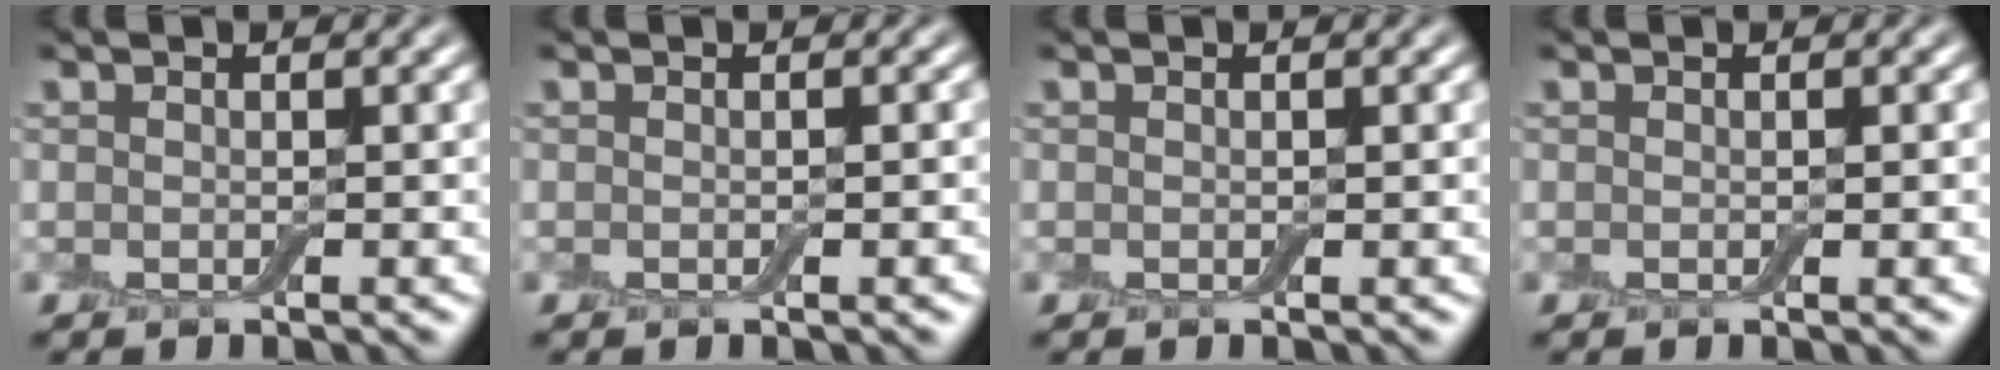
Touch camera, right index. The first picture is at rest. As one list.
[{"total": 0.8, "force": [-0.2, 0.0, 0.7], "torque": [-0.009, 0.000, -0.002]}, {"total": 0.0}, {"total": 0.6, "force": [-0.1, 0.1, 0.6], "torque": [-0.007, -0.002, -0.001]}]